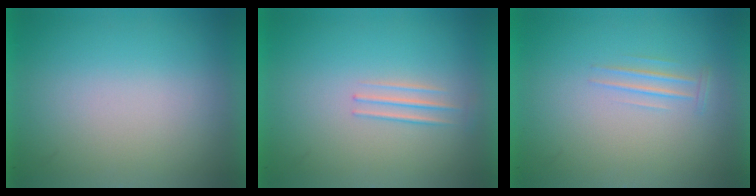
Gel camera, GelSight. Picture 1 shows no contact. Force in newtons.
{"total": 1.4}
{"total": 1.1}